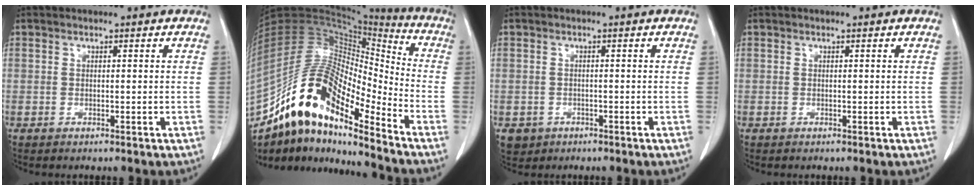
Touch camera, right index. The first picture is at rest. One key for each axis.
{"total": 18.9, "fx": -13.5, "fy": 4.7, "fz": 12.4, "tx": -0.239, "ty": 0.032, "tz": -0.241}
{"total": 2.9, "fx": -1.2, "fy": 2.6, "fz": 0.4, "tx": -0.004, "ty": 0.006, "tz": -0.013}
{"total": 0.0}